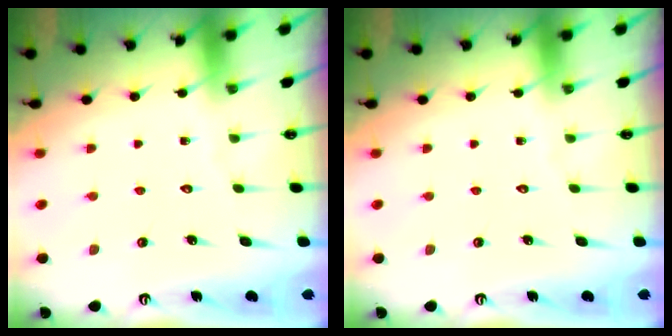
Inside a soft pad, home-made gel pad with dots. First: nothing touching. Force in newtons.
{"total": 0.0}